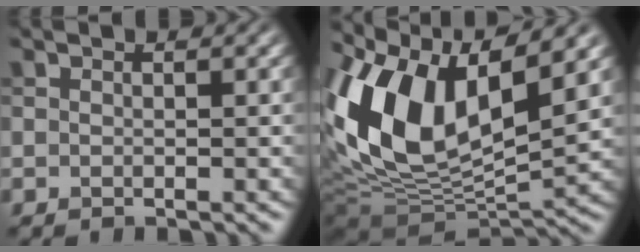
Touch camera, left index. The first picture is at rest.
{"total": 14.1, "force": [4.4, 7.4, 11.2], "torque": [-0.223, 0.015, 0.080]}